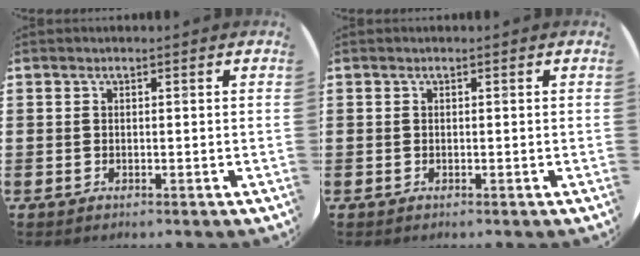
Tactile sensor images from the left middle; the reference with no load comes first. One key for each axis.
{"total": 0.0}